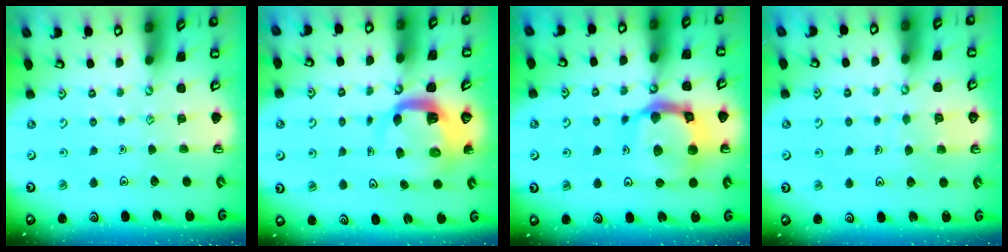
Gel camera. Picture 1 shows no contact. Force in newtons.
{"total": 5.7, "press": 5.7, "slide": 0.8}
{"total": 17.6, "press": 17.5, "slide": 2.1}
{"total": 4.0, "press": 3.9, "slide": 0.3}